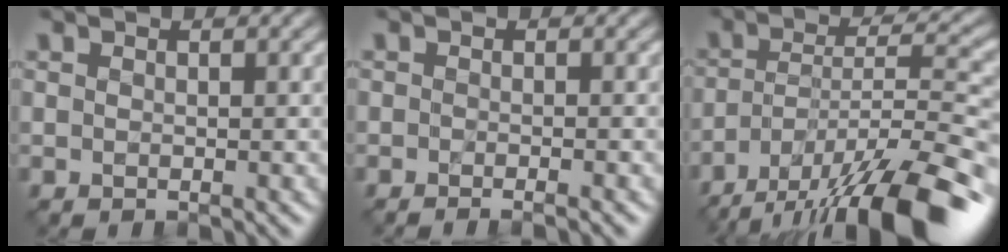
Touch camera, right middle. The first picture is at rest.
{"total": 1.3, "force": [-1.0, 0.2, 0.9], "torque": [-0.006, -0.009, -0.016]}
{"total": 13.7, "force": [-9.8, 3.8, 8.8], "torque": [-0.167, -0.004, -0.165]}